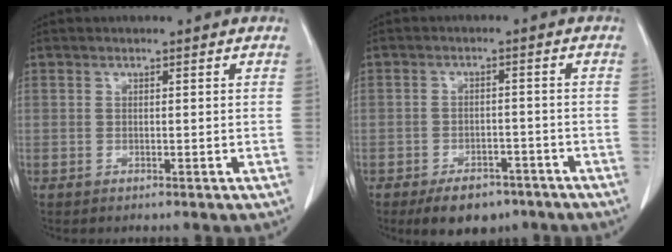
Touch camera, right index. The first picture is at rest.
{"total": 7.0, "force": [-5.1, 3.6, 3.2], "torque": [-0.048, 0.002, -0.074]}